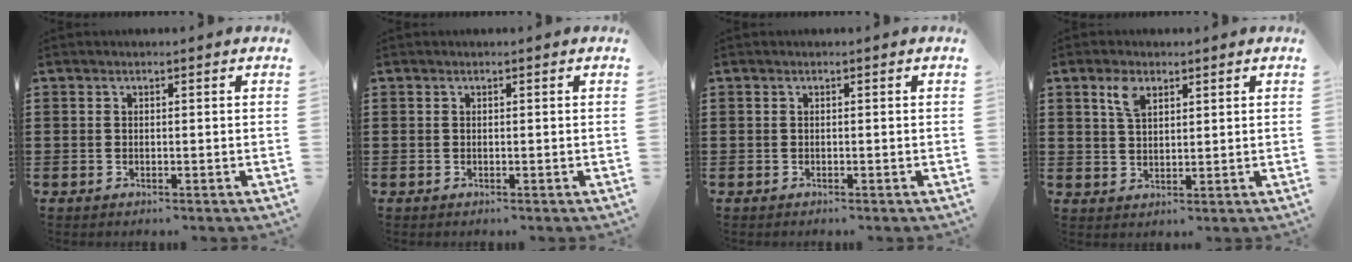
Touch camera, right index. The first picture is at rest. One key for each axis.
{"total": 0.0}
{"total": 0.0}
{"total": 3.9, "fx": 2.3, "fy": 1.8, "fz": 2.5, "tx": -0.059, "ty": 0.008, "tz": 0.041}